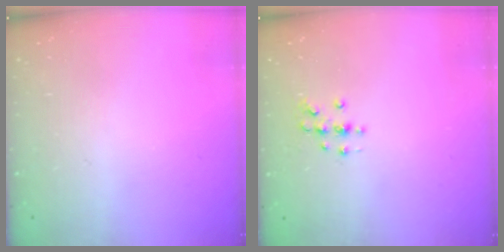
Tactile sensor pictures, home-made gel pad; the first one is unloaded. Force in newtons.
{"total": 5.4, "press": 5.2, "slide": 1.6}